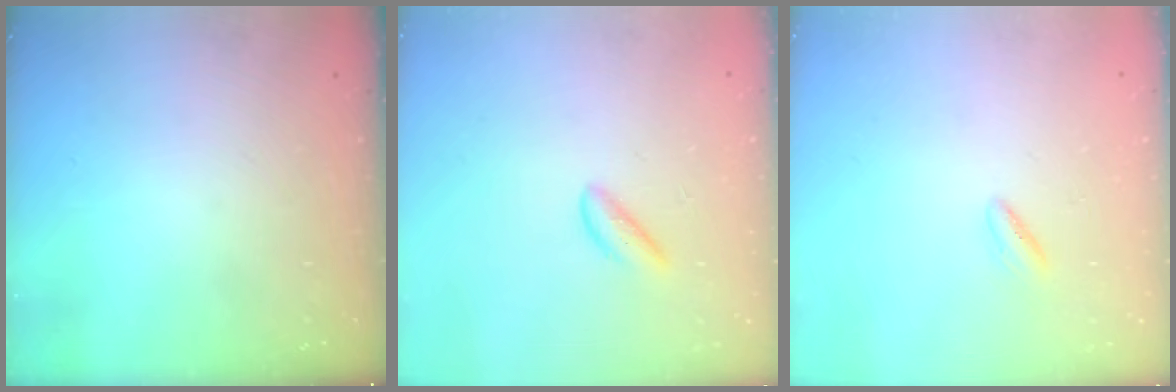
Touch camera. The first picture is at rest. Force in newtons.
{"total": 1.9, "press": 1.9, "slide": 0.4}
{"total": 1.4, "press": 1.2, "slide": 0.7}